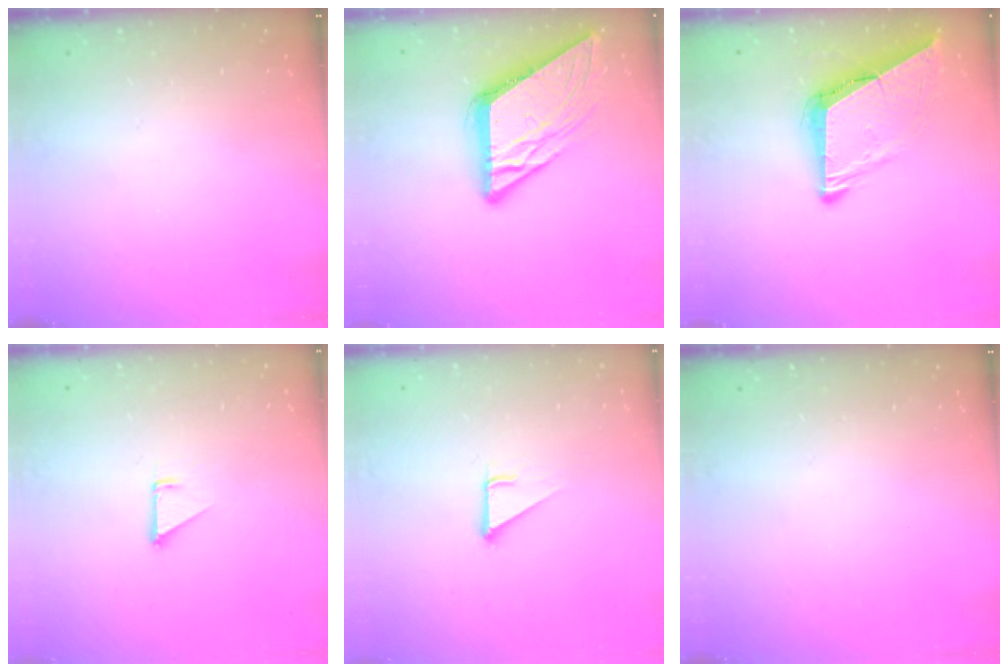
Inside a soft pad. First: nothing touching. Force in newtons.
{"total": 11.3, "press": 11.2, "slide": 1.2}
{"total": 9.1, "press": 9.1, "slide": 0.7}
{"total": 1.0, "press": 1.0, "slide": 0.1}
{"total": 2.8, "press": 2.8, "slide": 0.1}
{"total": 0.0}